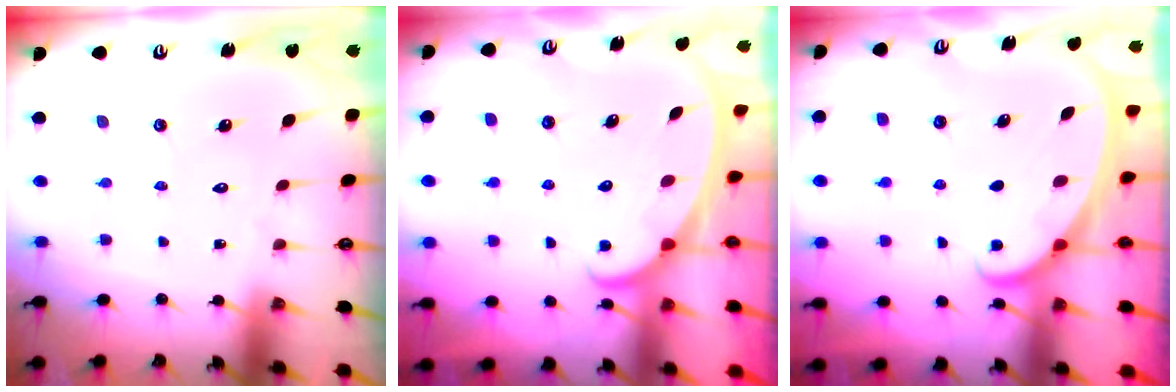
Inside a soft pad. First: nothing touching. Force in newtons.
{"total": 2.5, "press": 2.4, "slide": 0.4}
{"total": 2.1, "press": 2.1, "slide": 0.2}